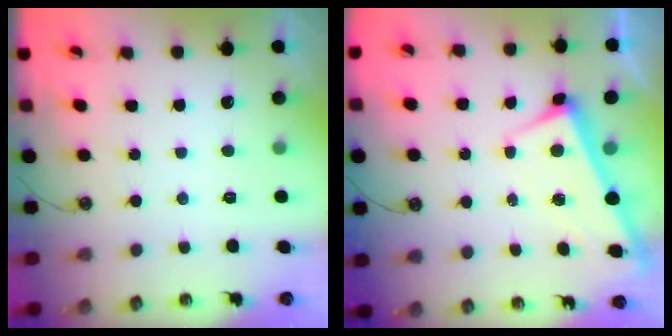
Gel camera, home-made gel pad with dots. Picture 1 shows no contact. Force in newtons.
{"total": 2.7, "press": 2.7, "slide": 0.4}